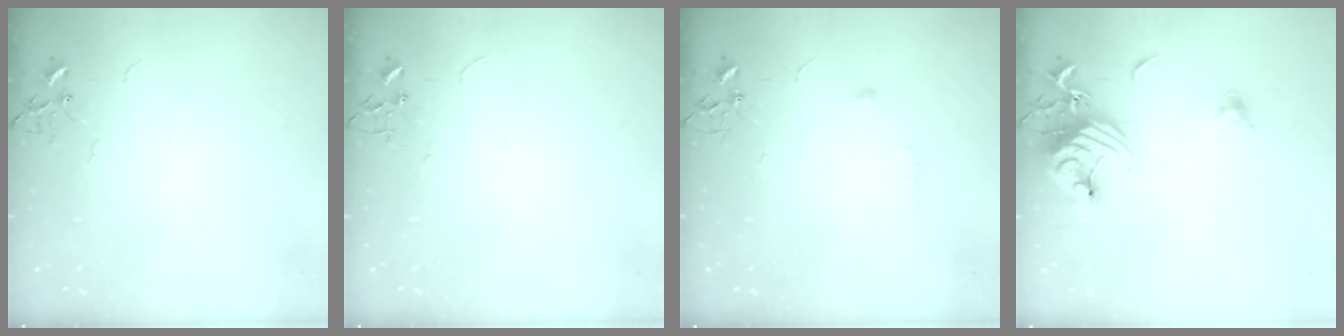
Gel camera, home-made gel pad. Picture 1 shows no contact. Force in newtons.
{"total": 0.0}
{"total": 6.2, "press": 6.0, "slide": 1.6}
{"total": 13.5, "press": 13.4, "slide": 1.7}